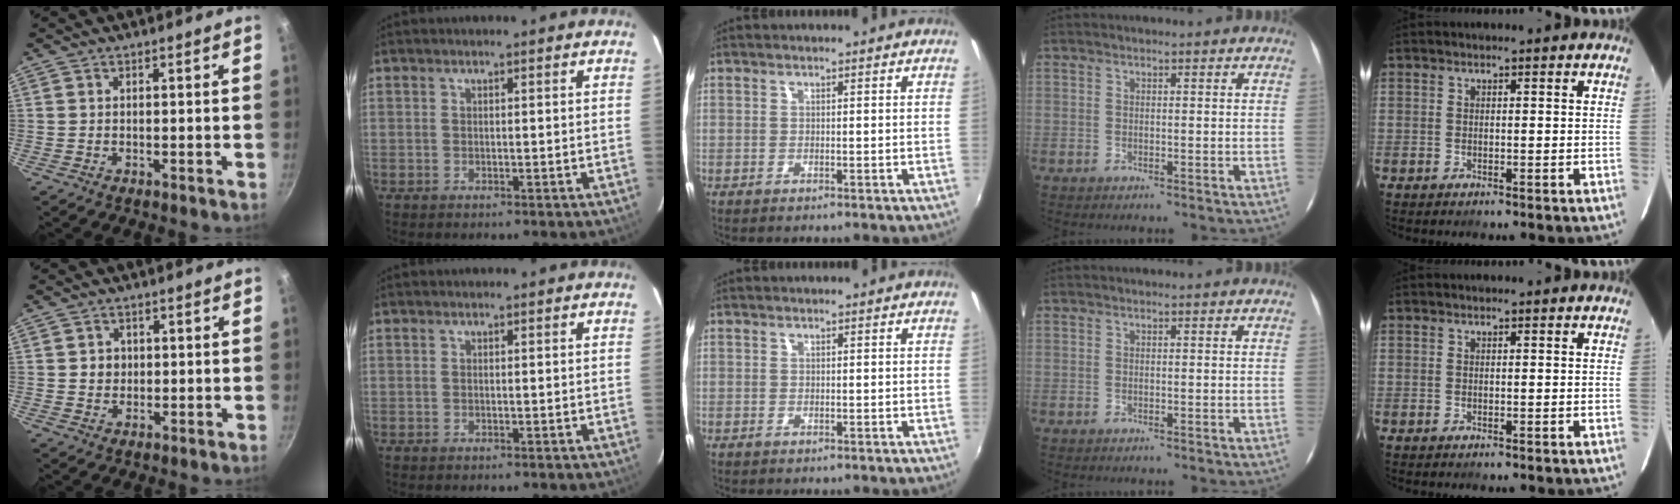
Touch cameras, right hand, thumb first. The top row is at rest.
{"thumb": {"total": 2.7, "force": [0.2, 2.5, 1.0], "torque": [-0.002, 0.002, 0.002]}}